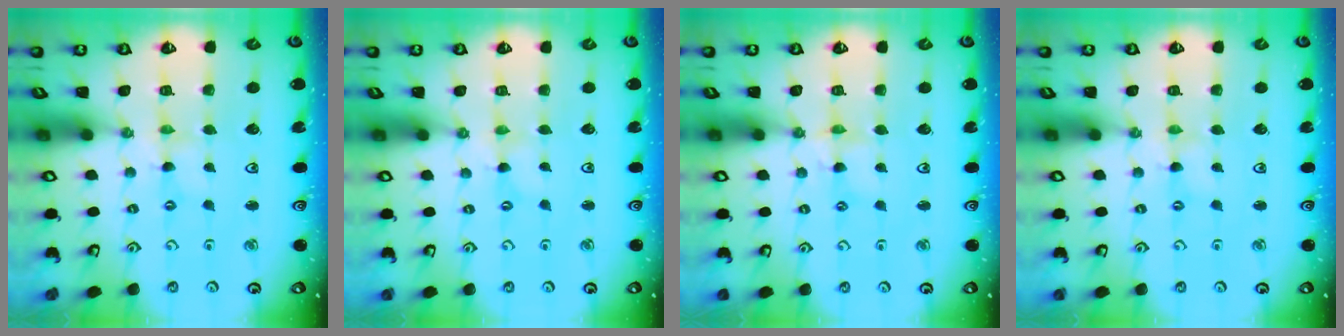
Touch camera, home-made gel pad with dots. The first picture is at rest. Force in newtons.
{"total": 0.0}
{"total": 2.4, "press": 2.4, "slide": 0.3}
{"total": 0.0}